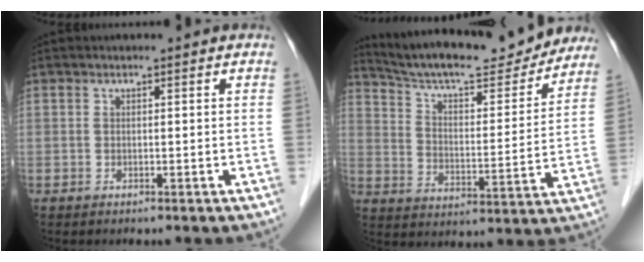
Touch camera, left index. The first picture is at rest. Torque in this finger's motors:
{"motor_torque": [0.52, -0.62, 0.24, 0.07]}